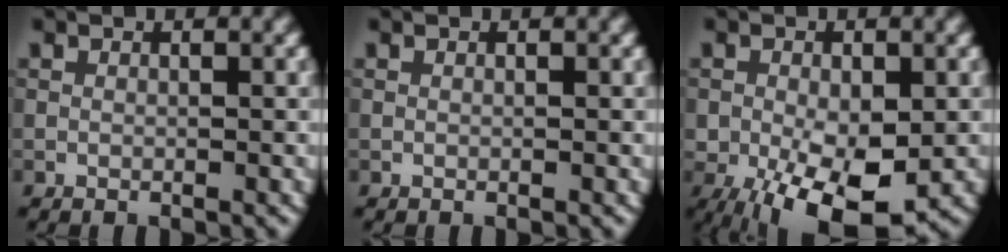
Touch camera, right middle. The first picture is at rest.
{"total": 0.0}
{"total": 10.0, "force": [-3.6, 5.2, 7.8], "torque": [-0.132, -0.036, -0.044]}